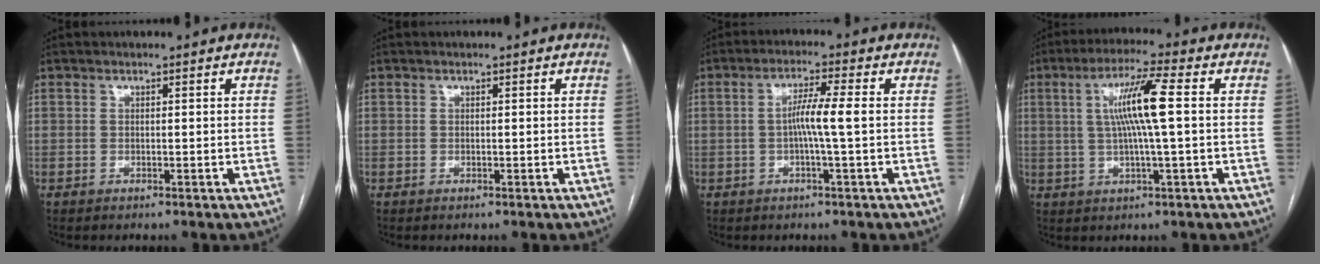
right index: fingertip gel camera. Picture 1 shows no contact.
{"total": 0.0}
{"total": 4.9, "force": [-0.3, -0.5, 4.9], "torque": [-0.088, 0.007, -0.007]}
{"total": 9.1, "force": [1.3, -0.3, 9.0], "torque": [-0.169, 0.006, 0.023]}